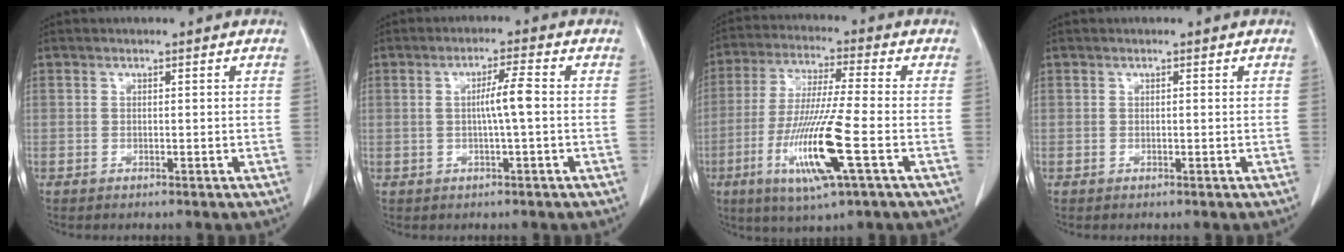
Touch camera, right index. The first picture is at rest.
{"total": 4.0, "force": [-0.1, -0.2, 3.9], "torque": [-0.069, 0.007, 0.001]}
{"total": 13.9, "force": [-4.7, 0.0, 13.1], "torque": [-0.264, -0.023, -0.088]}
{"total": 0.0}